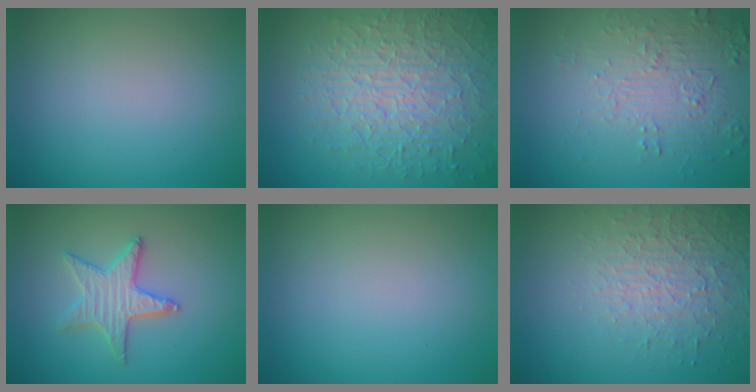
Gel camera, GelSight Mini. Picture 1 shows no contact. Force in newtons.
{"total": 8.8, "press": 6.2, "slide": 6.2}
{"total": 5.8, "press": 3.8, "slide": 4.4}
{"total": 3.2, "press": 3.1, "slide": 0.3}
{"total": 0.0}
{"total": 4.2, "press": 3.8, "slide": 1.9}